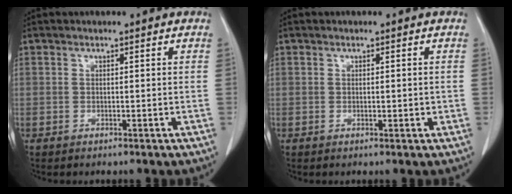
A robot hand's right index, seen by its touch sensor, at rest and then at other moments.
{"total": 1.8, "force": [-0.1, 0.9, 1.6], "torque": [-0.035, 0.001, 0.004]}